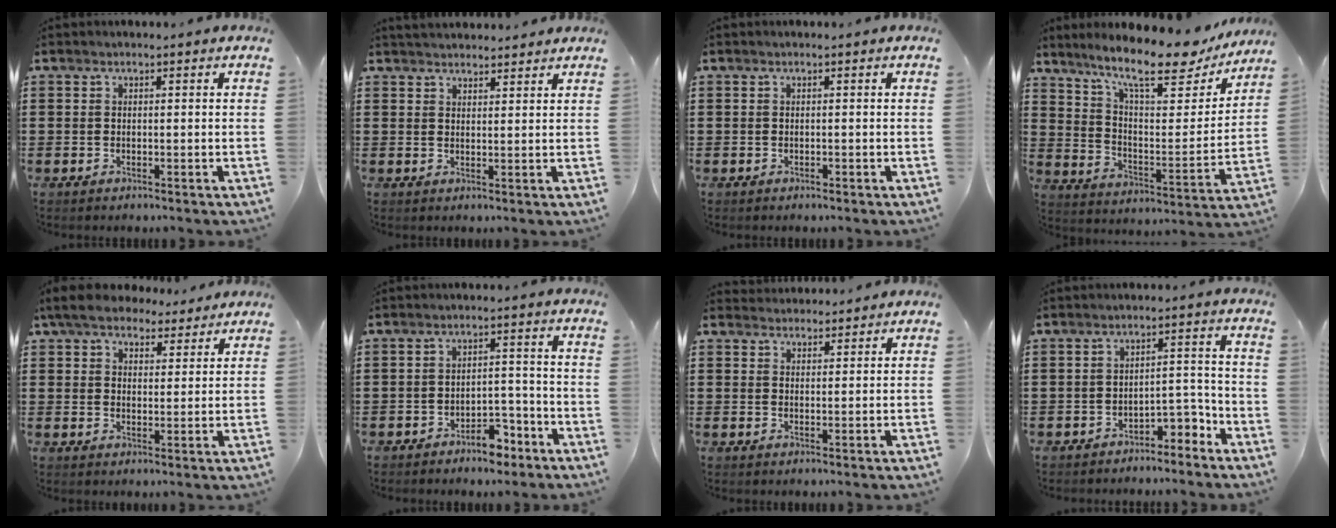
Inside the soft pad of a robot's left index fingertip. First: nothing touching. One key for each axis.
{"total": 2.3, "fx": 2.3, "fy": 0.2, "fz": 0.0, "tx": -0.005, "ty": -0.002, "tz": 0.045}
{"total": 0.0}
{"total": 12.9, "fx": 10.2, "fy": 2.7, "fz": 7.4, "tx": -0.149, "ty": -0.061, "tz": 0.169}
{"total": 6.1, "fx": 5.2, "fy": 2.2, "fz": 2.3, "tx": -0.064, "ty": -0.005, "tz": 0.096}
{"total": 4.7, "fx": -3.9, "fy": 1.8, "fz": 1.9, "tx": -0.037, "ty": 0.011, "tz": -0.076}
{"total": 2.3, "fx": 2.3, "fy": 0.3, "fz": -0.3, "tx": -0.001, "ty": -0.003, "tz": 0.045}
{"total": 4.6, "fx": -4.1, "fy": 1.2, "fz": 1.6, "tx": -0.028, "ty": 0.013, "tz": -0.083}